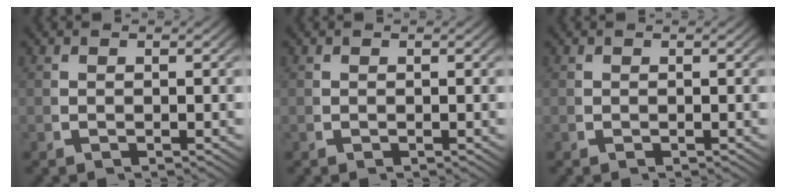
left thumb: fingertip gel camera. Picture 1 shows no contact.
{"total": 0.0}
{"total": 0.0}